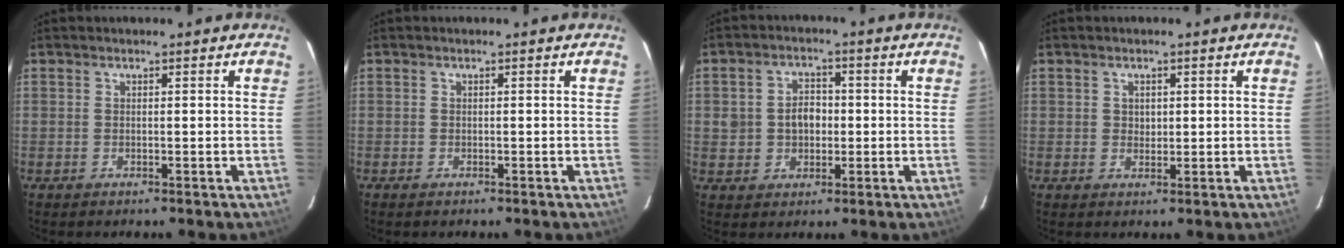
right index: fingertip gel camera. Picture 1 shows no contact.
{"total": 0.7, "force": [-0.6, 0.4, 0.2], "torque": [-0.005, -0.003, -0.011]}
{"total": 5.5, "force": [-0.1, 4.5, 3.0], "torque": [-0.056, 0.015, 0.005]}
{"total": 1.7, "force": [0.4, 1.6, 0.5], "torque": [-0.004, 0.004, 0.008]}